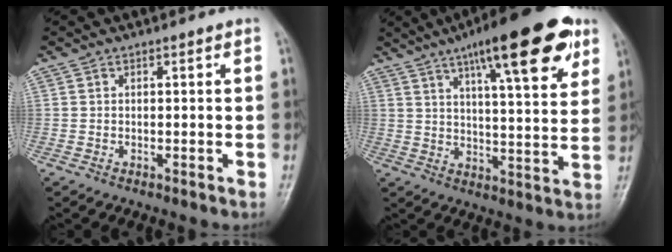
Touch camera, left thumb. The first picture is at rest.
{"total": 20.7, "force": [11.5, 5.4, 16.4], "torque": [-0.215, -0.023, 0.167]}